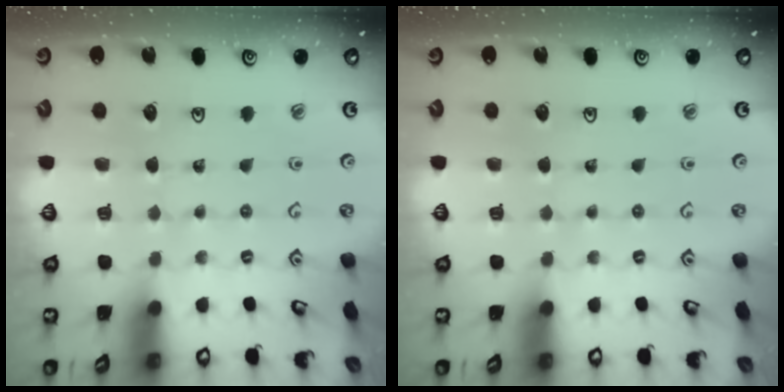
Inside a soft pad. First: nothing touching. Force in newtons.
{"total": 0.0}